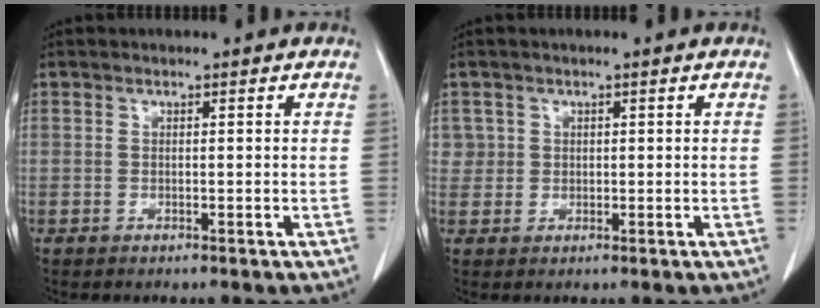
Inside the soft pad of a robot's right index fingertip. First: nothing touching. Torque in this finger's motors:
{"motor_torque": [0.04, 0.00, 0.09, 0.00]}